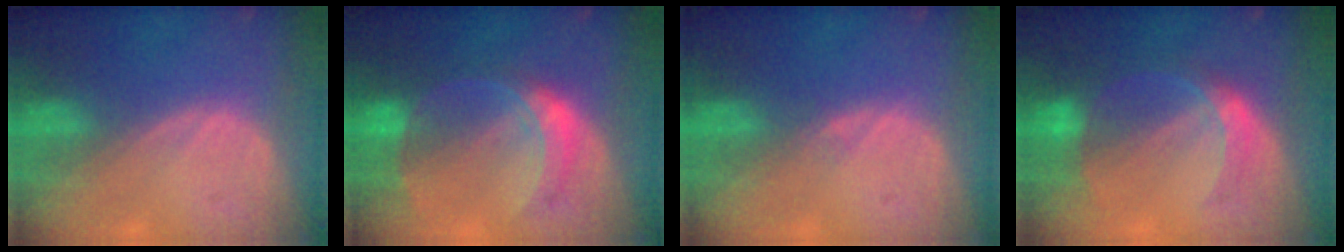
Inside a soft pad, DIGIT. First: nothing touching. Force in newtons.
{"total": 7.6, "press": 6.6, "slide": 3.7}
{"total": 0.7, "press": 0.7, "slide": 0.1}
{"total": 6.3, "press": 5.6, "slide": 3.0}